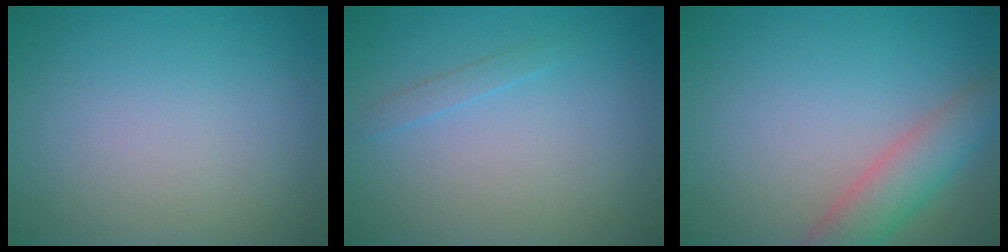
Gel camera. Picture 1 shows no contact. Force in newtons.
{"total": 0.9, "press": 0.9, "slide": 0.0}
{"total": 4.2, "press": 4.2, "slide": 0.3}